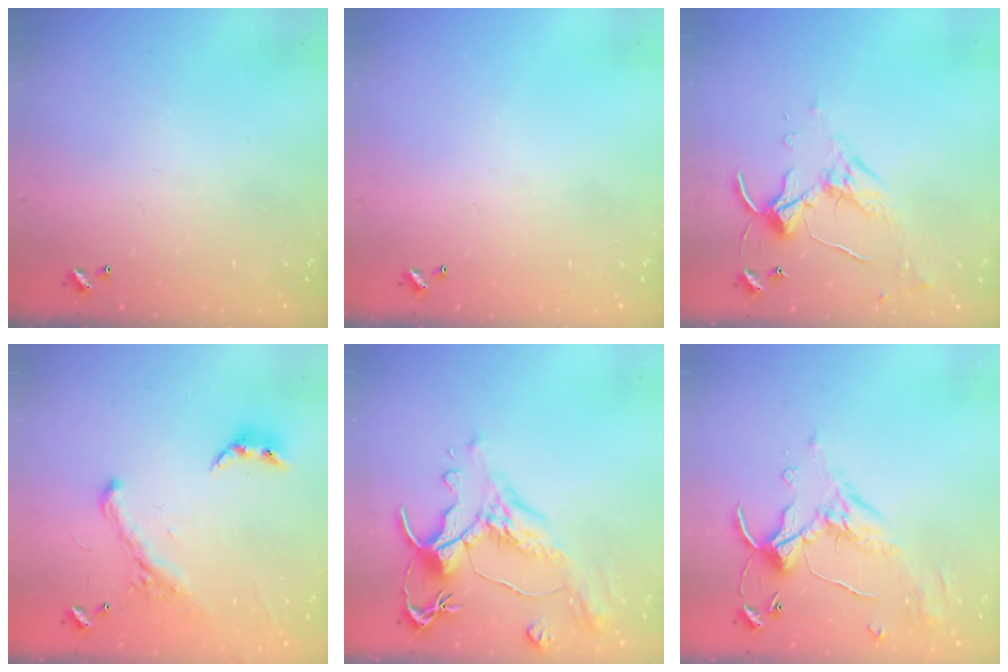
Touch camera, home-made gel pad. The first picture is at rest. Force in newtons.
{"total": 0.0}
{"total": 4.6, "press": 4.5, "slide": 0.7}
{"total": 2.6, "press": 2.3, "slide": 1.3}
{"total": 1.6, "press": 0.4, "slide": 1.6}
{"total": 1.1, "press": 0.5, "slide": 1.0}